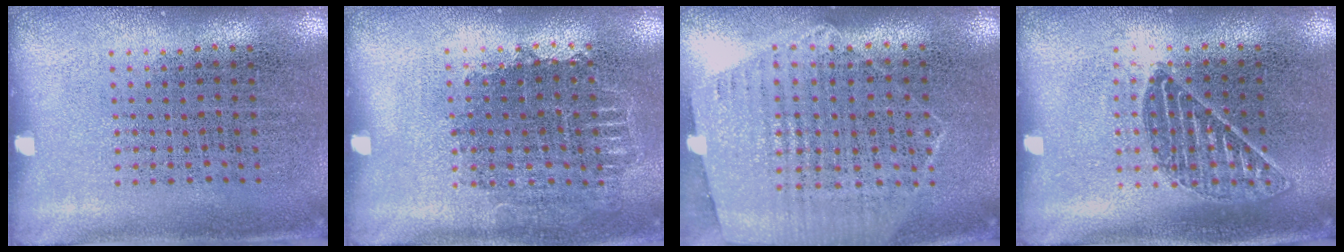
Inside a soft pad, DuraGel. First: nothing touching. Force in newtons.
{"total": 0.8, "press": 0.7, "slide": 0.3}
{"total": 1.2, "press": 1.2, "slide": 0.4}
{"total": 1.0, "press": 0.9, "slide": 0.4}